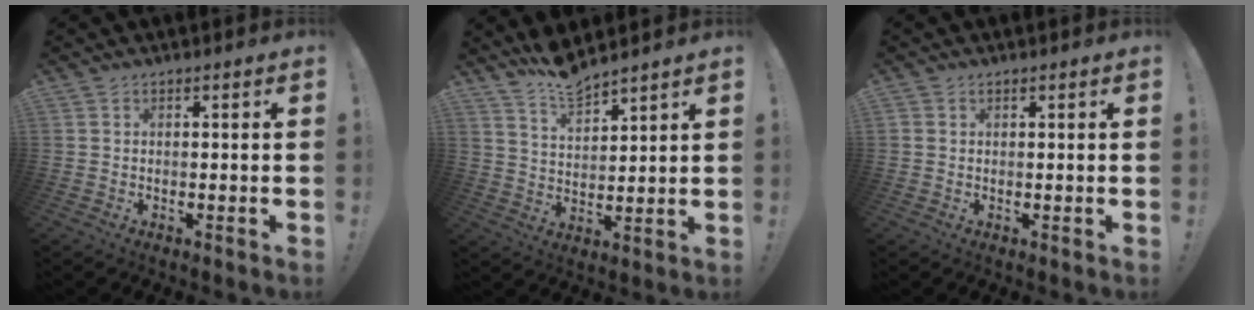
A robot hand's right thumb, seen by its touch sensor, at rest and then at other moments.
{"total": 8.5, "force": [7.7, 2.0, 3.0], "torque": [-0.067, -0.049, 0.144]}
{"total": 0.8, "force": [0.6, 0.6, 0.2], "torque": [0.000, 0.000, 0.010]}